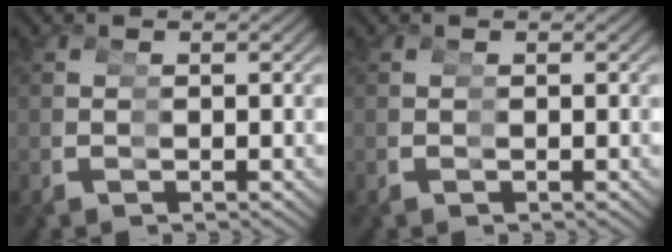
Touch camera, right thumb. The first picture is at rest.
{"total": 0.0}